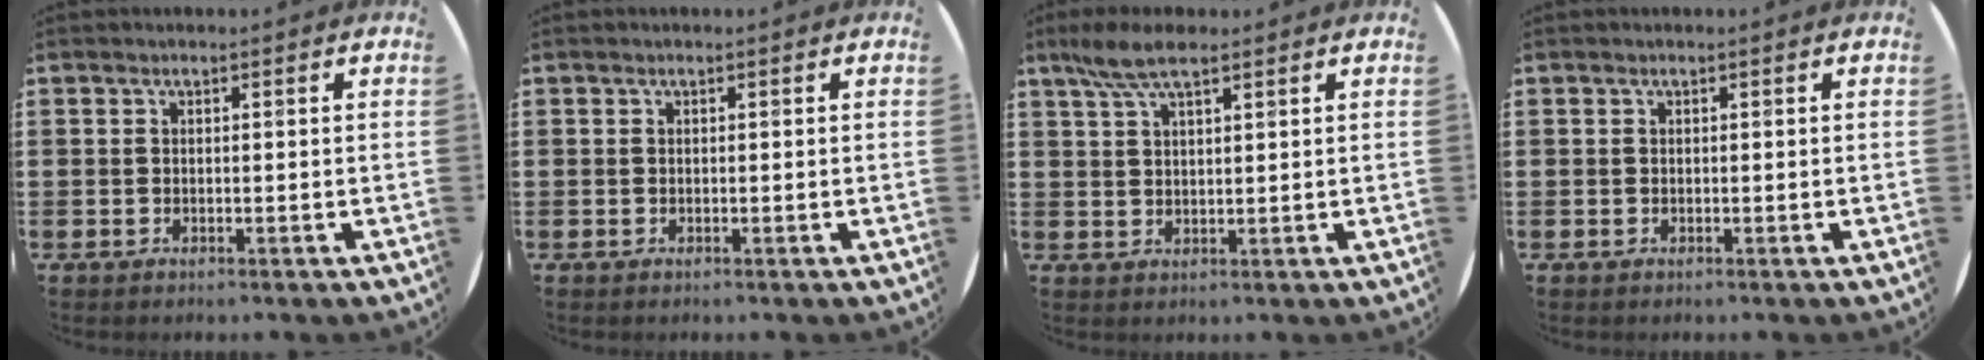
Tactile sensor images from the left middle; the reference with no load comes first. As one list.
[{"total": 0.0}, {"total": 5.2, "force": [3.7, 1.4, 3.4], "torque": [-0.076, 0.003, 0.067]}, {"total": 0.0}]